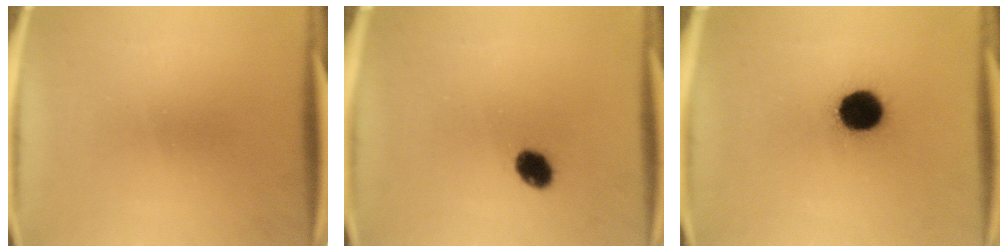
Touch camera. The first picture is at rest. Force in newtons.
{"total": 4.8}
{"total": 11.1}